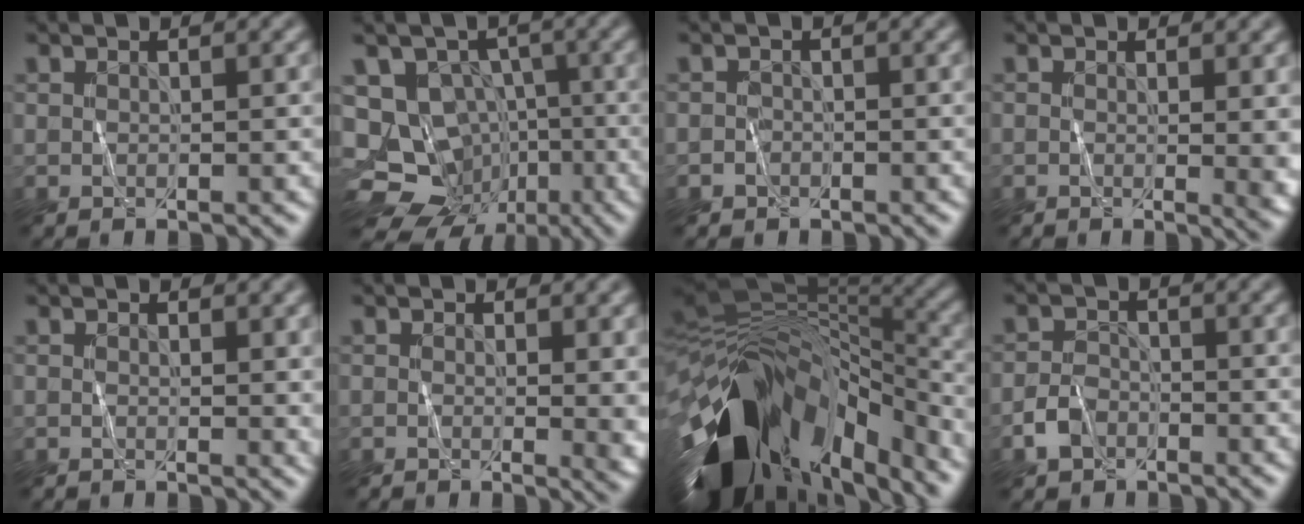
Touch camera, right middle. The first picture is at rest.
{"total": 11.1, "force": [-4.8, 9.3, 3.6], "torque": [-0.055, 0.000, -0.078]}
{"total": 1.0, "force": [-0.6, 0.8, 0.0], "torque": [0.007, 0.005, -0.009]}
{"total": 3.4, "force": [0.2, 1.1, 3.2], "torque": [-0.026, -0.001, 0.002]}
{"total": 1.3, "force": [0.4, 0.5, 1.1], "torque": [-0.011, -0.001, 0.008]}
{"total": 3.3, "force": [0.2, 1.1, 3.1], "torque": [-0.027, -0.003, 0.003]}
{"total": 15.4, "force": [-7.4, 7.9, 10.9], "torque": [-0.206, 0.004, -0.125]}
{"total": 2.5, "force": [-1.6, 1.7, 1.0], "torque": [-0.015, 0.005, -0.037]}